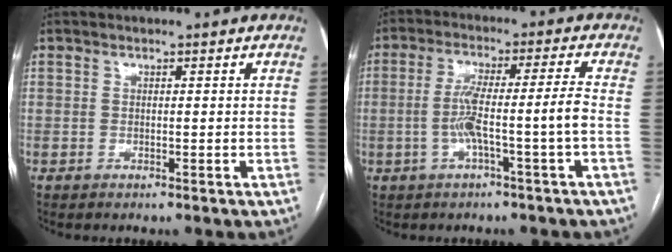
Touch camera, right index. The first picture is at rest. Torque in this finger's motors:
{"motor_torque": [1.13, -0.17, 0.62, 0.13]}